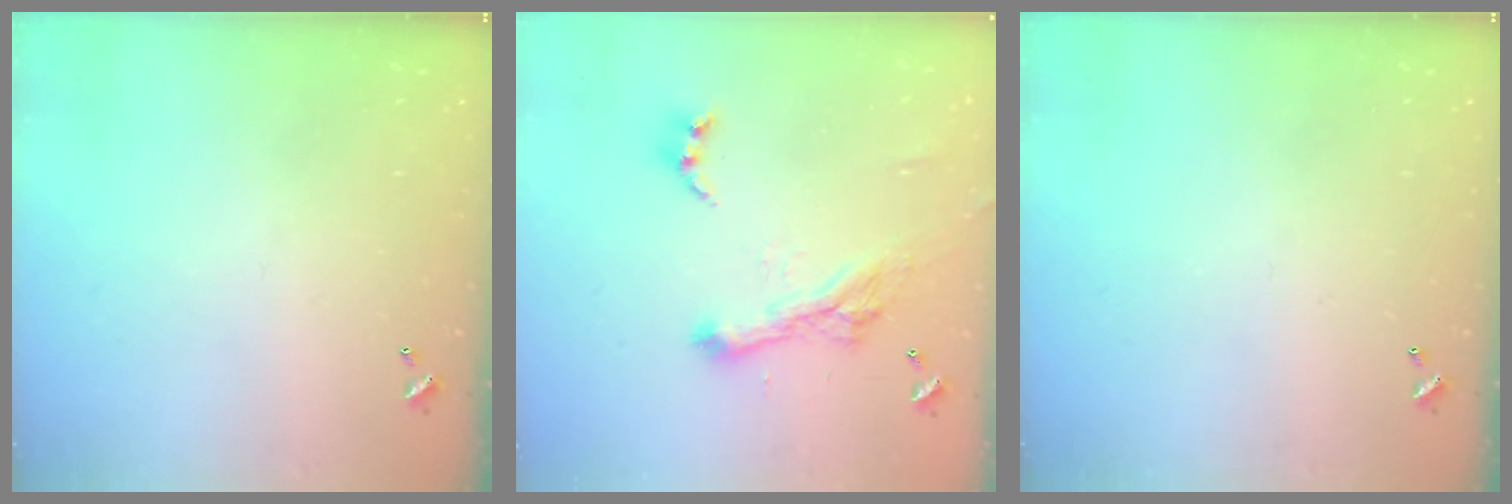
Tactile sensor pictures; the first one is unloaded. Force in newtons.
{"total": 5.7, "press": 5.4, "slide": 1.7}
{"total": 0.0}